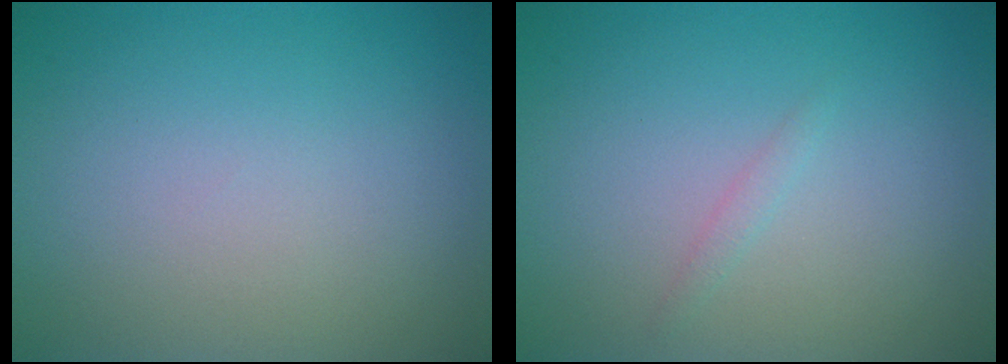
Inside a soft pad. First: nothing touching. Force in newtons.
{"total": 0.6, "press": 0.6, "slide": 0.0}